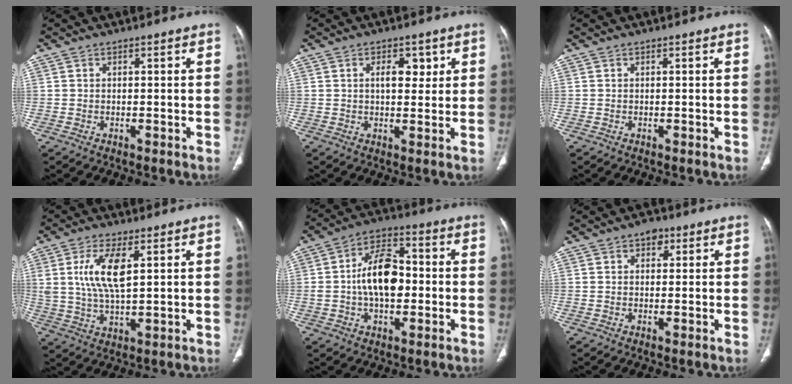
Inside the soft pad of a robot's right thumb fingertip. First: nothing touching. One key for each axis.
{"total": 5.0, "fx": 1.7, "fy": 2.7, "fz": 3.8, "tx": -0.039, "ty": -0.007, "tz": 0.024}
{"total": 0.0}
{"total": 9.9, "fx": 2.9, "fy": 3.9, "fz": 8.6, "tx": -0.176, "ty": -0.011, "tz": 0.061}
{"total": 13.1, "fx": -0.4, "fy": 7.7, "fz": 10.6, "tx": -0.165, "ty": 0.026, "tz": -0.012}
{"total": 3.1, "fx": 1.3, "fy": 2.2, "fz": 1.7, "tx": -0.011, "ty": -0.001, "tz": 0.017}